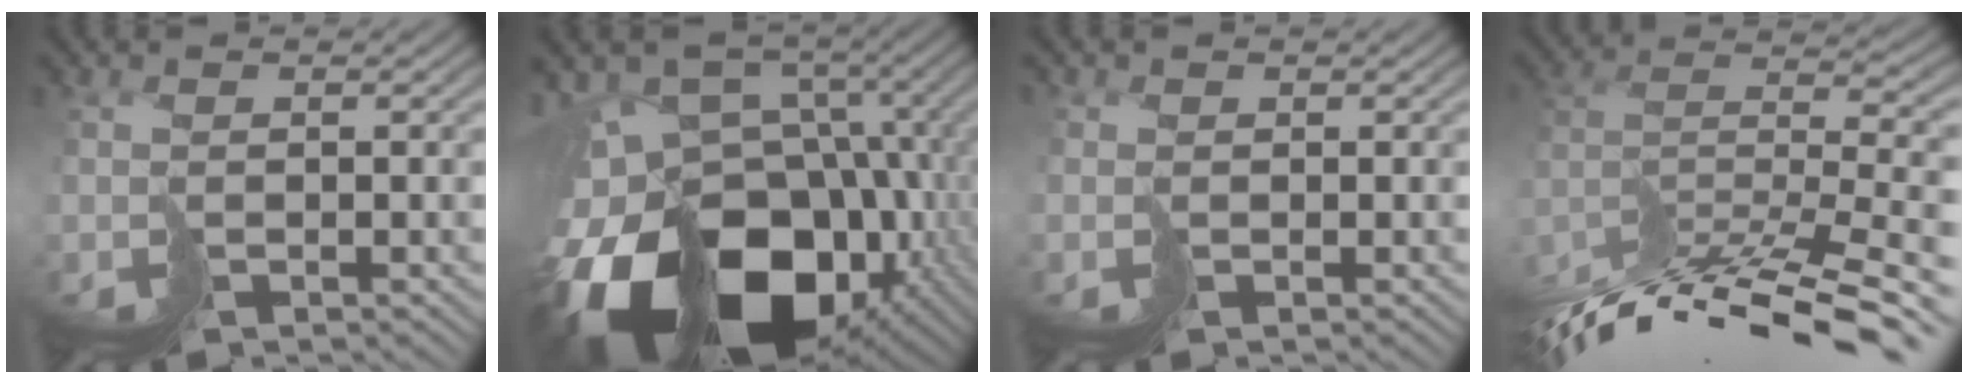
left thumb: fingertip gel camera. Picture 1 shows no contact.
{"total": 20.9, "force": [-8.4, 14.8, 12.2], "torque": [-0.255, -0.047, -0.093]}
{"total": 0.6, "force": [-0.2, 0.4, -0.4], "torque": [0.012, 0.003, -0.001]}
{"total": 14.0, "force": [-10.0, 4.3, 8.8], "torque": [-0.204, 0.007, -0.165]}